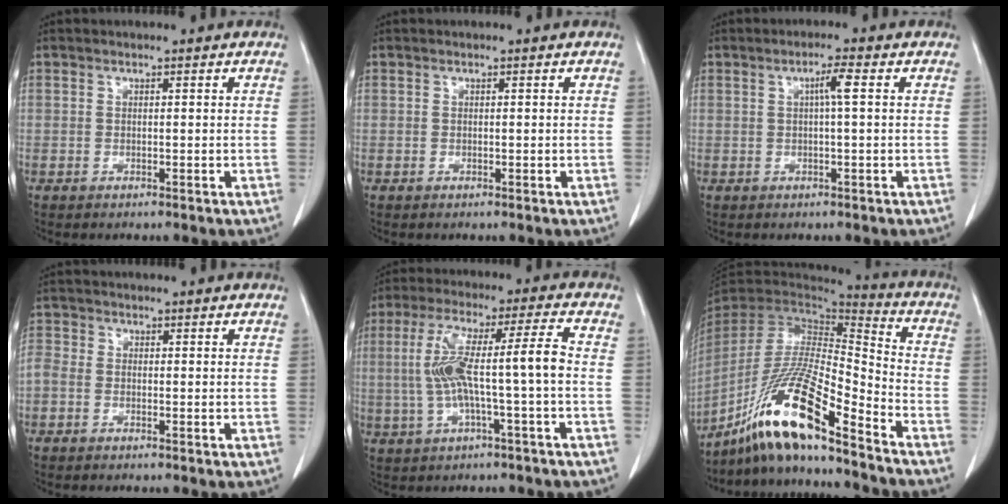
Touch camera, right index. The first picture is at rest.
{"total": 0.0}
{"total": 2.6, "force": [0.4, -0.2, 2.6], "torque": [-0.046, 0.003, 0.007]}
{"total": 2.6, "force": [-0.7, 1.9, 1.5], "torque": [-0.041, 0.011, -0.015]}
{"total": 10.5, "force": [-0.8, 0.2, 10.5], "torque": [-0.205, 0.032, -0.014]}
{"total": 18.6, "force": [-13.3, 0.8, 12.9], "torque": [-0.269, -0.023, -0.251]}